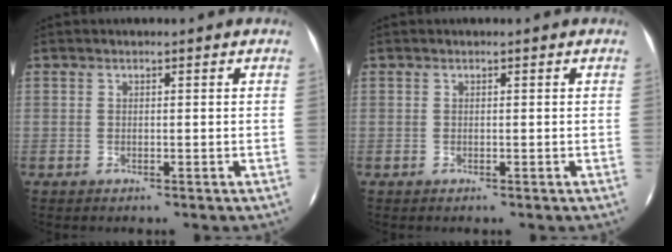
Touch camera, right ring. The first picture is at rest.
{"total": 0.0}